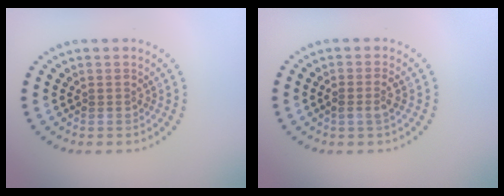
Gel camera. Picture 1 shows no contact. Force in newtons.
{"total": 1.4, "press": 1.3, "slide": 0.6}